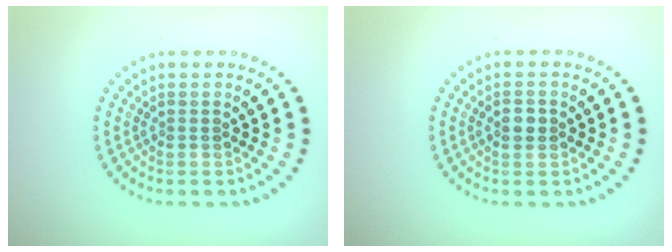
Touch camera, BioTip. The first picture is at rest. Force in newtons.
{"total": 1.5, "press": 1.5, "slide": 0.3}